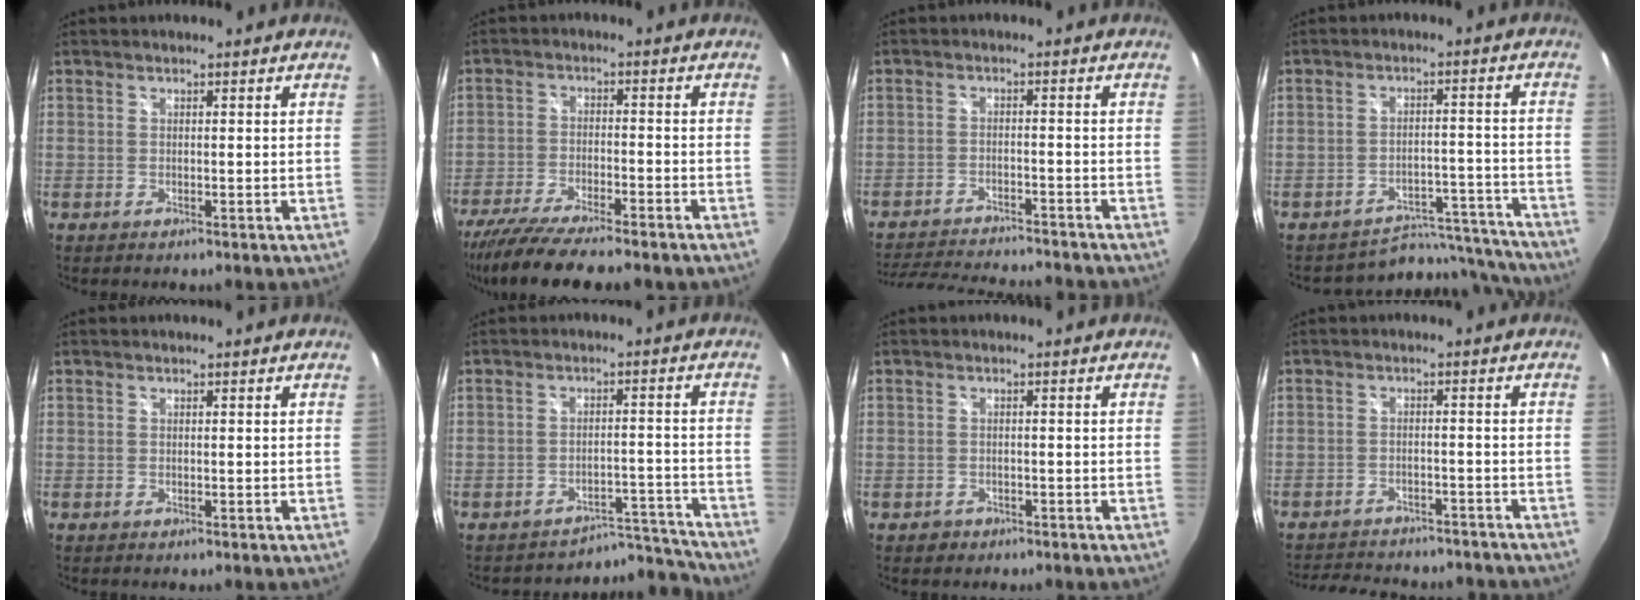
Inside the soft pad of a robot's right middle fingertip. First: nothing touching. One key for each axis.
{"total": 14.6, "fx": -12.2, "fy": 2.2, "fz": 7.8, "tx": -0.161, "ty": -0.041, "tz": -0.198}
{"total": 15.8, "fx": -14.4, "fy": 2.7, "fz": 6.2, "tx": -0.130, "ty": -0.011, "tz": -0.209}
{"total": 12.6, "fx": -12.3, "fy": 2.7, "fz": 0.2, "tx": 0.001, "ty": 0.040, "tz": -0.164}
{"total": 0.0}
{"total": 8.0, "fx": -7.9, "fy": 0.8, "fz": -1.3, "tx": 0.025, "ty": 0.040, "tz": -0.110}
{"total": 1.7, "fx": -1.0, "fy": 1.4, "fz": 0.4, "tx": -0.011, "ty": 0.001, "tz": -0.011}
{"total": 16.2, "fx": -14.0, "fy": 5.4, "fz": 6.1, "tx": -0.126, "ty": 0.001, "tz": -0.180}